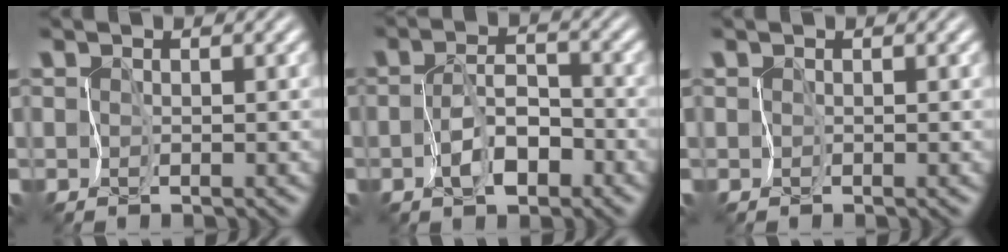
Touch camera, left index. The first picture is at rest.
{"total": 3.5, "force": [-1.9, 1.9, 2.3], "torque": [-0.047, 0.001, -0.033]}
{"total": 0.0}